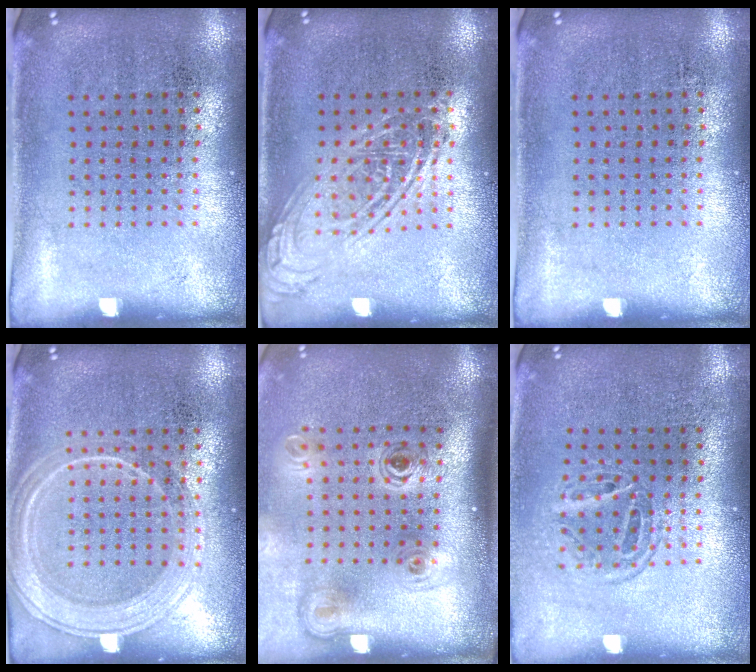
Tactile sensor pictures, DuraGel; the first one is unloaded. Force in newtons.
{"total": 1.8, "press": 1.8, "slide": 0.1}
{"total": 0.0}
{"total": 3.0, "press": 2.9, "slide": 0.5}
{"total": 2.1, "press": 1.4, "slide": 1.6}
{"total": 1.6, "press": 1.2, "slide": 1.0}